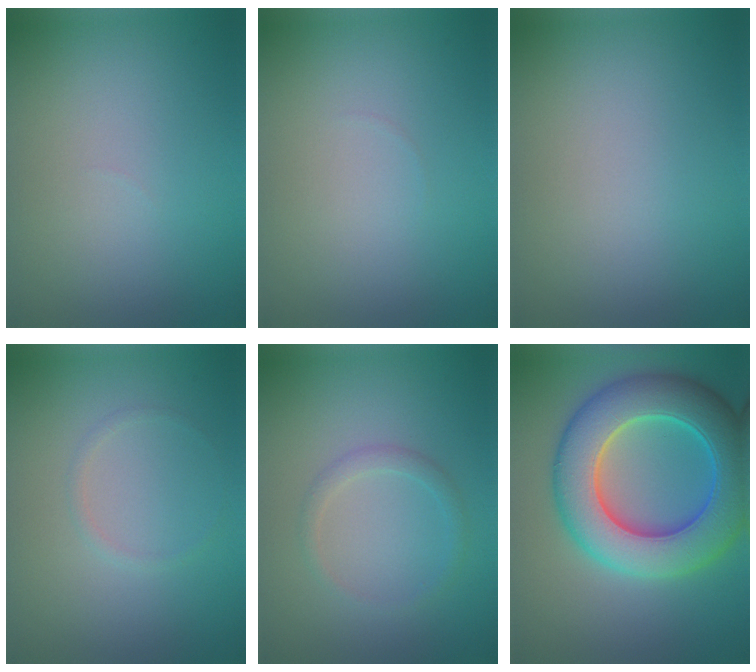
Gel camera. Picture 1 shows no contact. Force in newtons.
{"total": 0.0}
{"total": 0.0}
{"total": 0.7, "press": 0.7, "slide": 0.1}
{"total": 1.4, "press": 1.4, "slide": 0.0}
{"total": 10.7, "press": 10.7, "slide": 0.4}